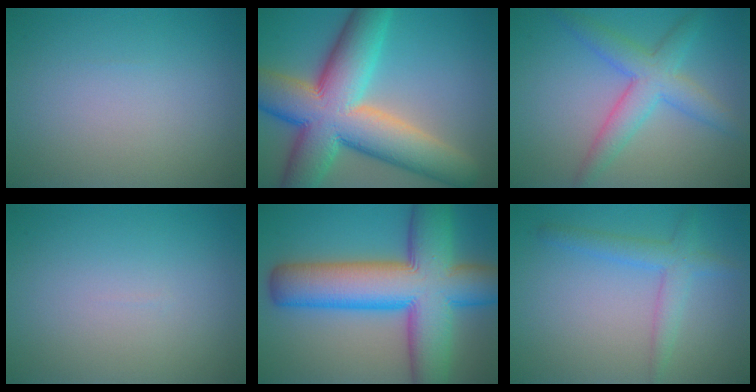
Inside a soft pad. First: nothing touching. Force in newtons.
{"total": 14.2, "press": 14.1, "slide": 0.8}
{"total": 4.7, "press": 4.7, "slide": 0.1}
{"total": 0.0}
{"total": 14.5, "press": 14.5, "slide": 0.4}
{"total": 2.8, "press": 2.8, "slide": 0.2}